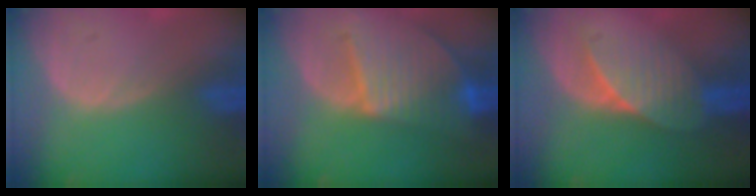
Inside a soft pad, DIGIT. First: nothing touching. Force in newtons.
{"total": 9.5, "press": 8.2, "slide": 4.8}
{"total": 7.2, "press": 6.4, "slide": 3.3}